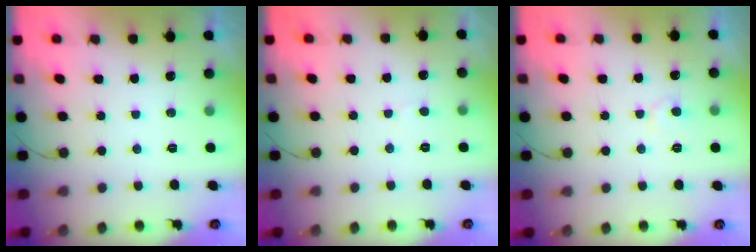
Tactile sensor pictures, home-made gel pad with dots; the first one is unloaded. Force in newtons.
{"total": 2.2, "press": 2.2, "slide": 0.2}
{"total": 5.4, "press": 5.4, "slide": 0.6}